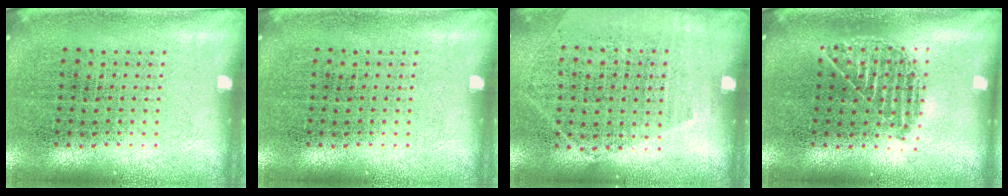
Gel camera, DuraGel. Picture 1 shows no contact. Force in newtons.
{"total": 0.0}
{"total": 1.3, "press": 1.0, "slide": 0.7}
{"total": 1.0, "press": 0.9, "slide": 0.2}